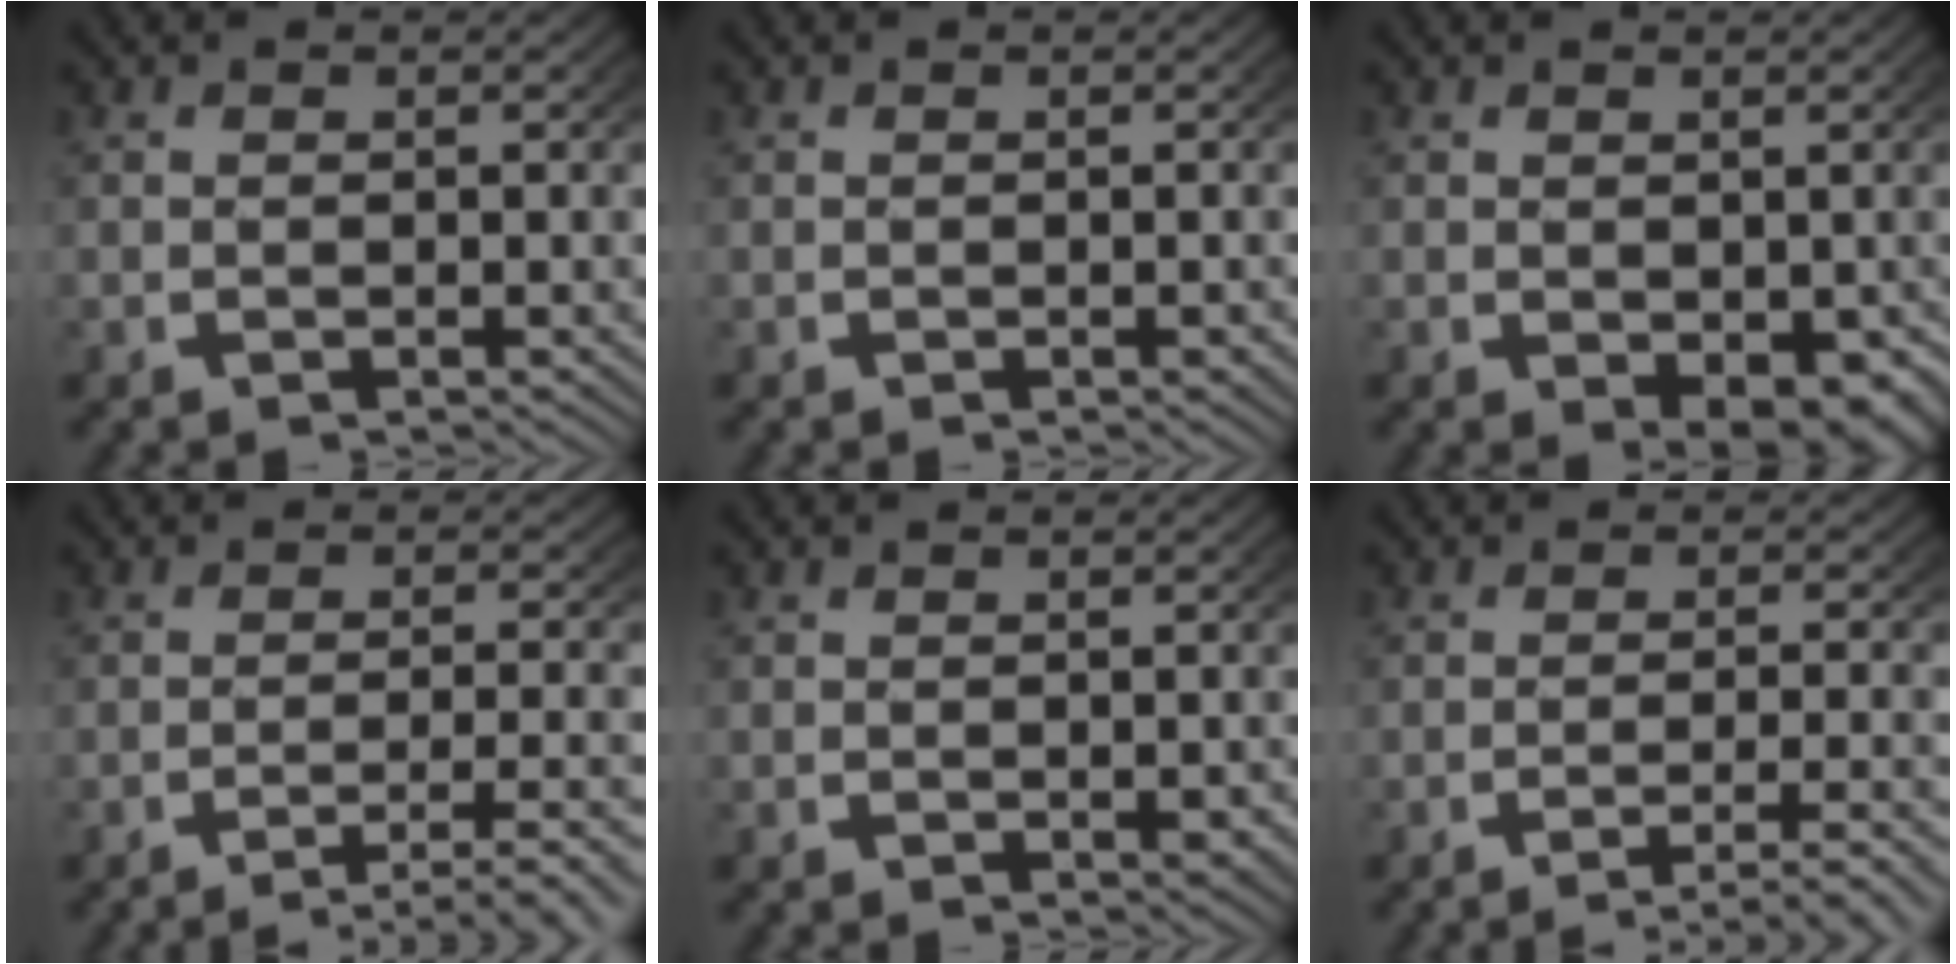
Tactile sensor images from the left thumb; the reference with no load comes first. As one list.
[{"total": 0.0}, {"total": 3.5, "force": [-0.4, 2.3, 2.6], "torque": [-0.038, -0.028, 0.015]}, {"total": 5.2, "force": [-3.5, 1.7, 3.4], "torque": [-0.055, -0.010, -0.049]}, {"total": 0.6, "force": [0.0, 0.5, 0.4], "torque": [-0.004, -0.006, 0.002]}, {"total": 4.7, "force": [-3.3, 1.3, 3.1], "torque": [-0.051, -0.008, -0.048]}]